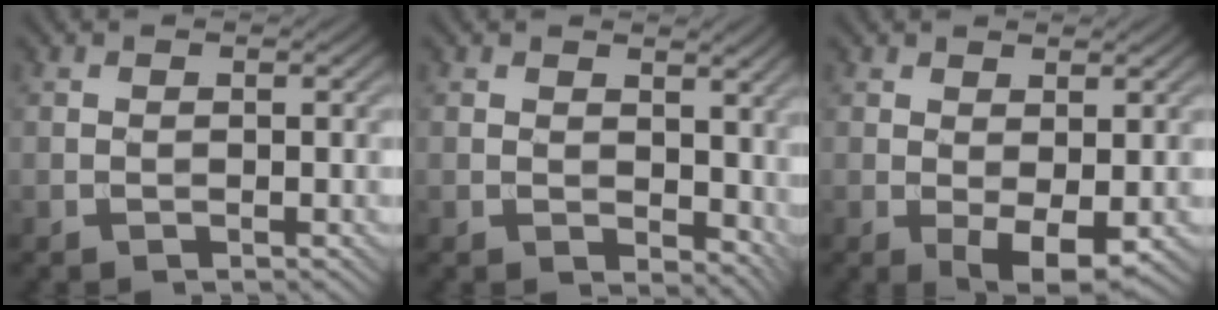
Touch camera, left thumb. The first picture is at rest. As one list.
[{"total": 5.8, "force": [2.0, 3.9, 3.7], "torque": [-0.057, -0.014, 0.044]}, {"total": 3.3, "force": [0.0, 1.4, 3.0], "torque": [-0.055, -0.009, 0.007]}]